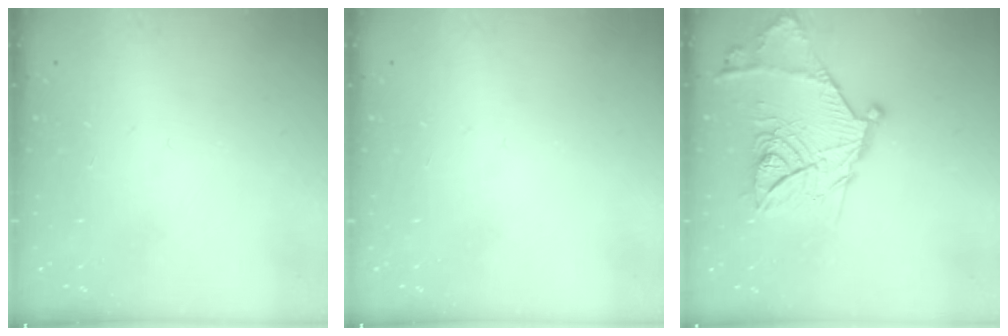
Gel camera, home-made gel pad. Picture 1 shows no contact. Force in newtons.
{"total": 0.0}
{"total": 19.6, "press": 19.6, "slide": 0.6}